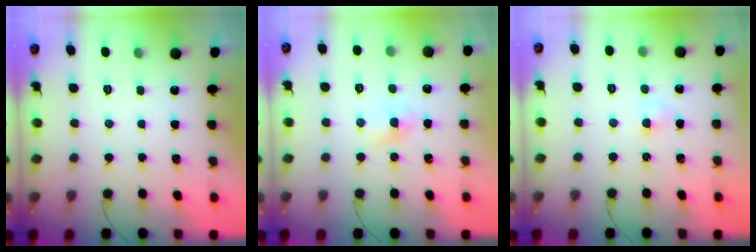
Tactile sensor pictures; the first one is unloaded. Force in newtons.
{"total": 1.3, "press": 1.2, "slide": 0.5}
{"total": 2.5, "press": 2.3, "slide": 1.1}